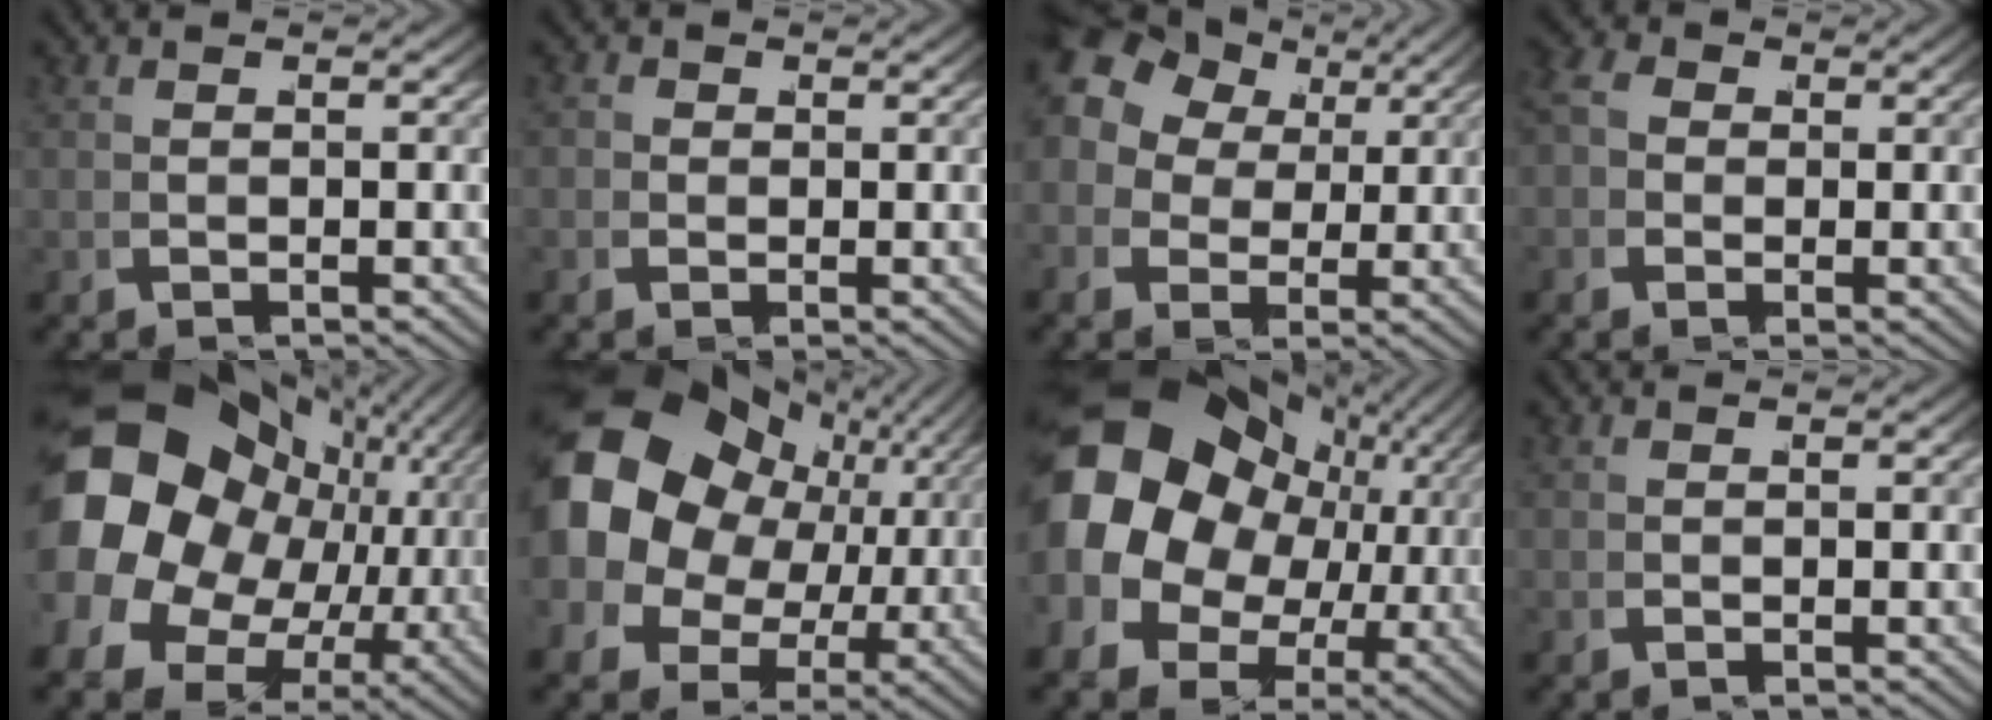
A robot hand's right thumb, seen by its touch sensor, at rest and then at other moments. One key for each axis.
{"total": 0.9, "fx": -0.1, "fy": 0.9, "fz": -0.1, "tx": 0.007, "ty": 0.001, "tz": -0.007}
{"total": 9.4, "fx": 3.6, "fy": 7.3, "fz": 4.8, "tx": -0.111, "ty": 0.002, "tz": 0.054}
{"total": 2.3, "fx": 0.3, "fy": 2.2, "fz": 0.8, "tx": -0.020, "ty": 0.004, "tz": -0.005}
{"total": 25.5, "fx": 2.0, "fy": 19.6, "fz": 16.2, "tx": -0.305, "ty": -0.031, "tz": 0.026}
{"total": 17.3, "fx": 1.5, "fy": 13.2, "fz": 11.1, "tx": -0.232, "ty": -0.028, "tz": 0.032}
{"total": 22.5, "fx": 1.9, "fy": 17.2, "fz": 14.4, "tx": -0.274, "ty": -0.020, "tz": 0.030}
{"total": 0.0}